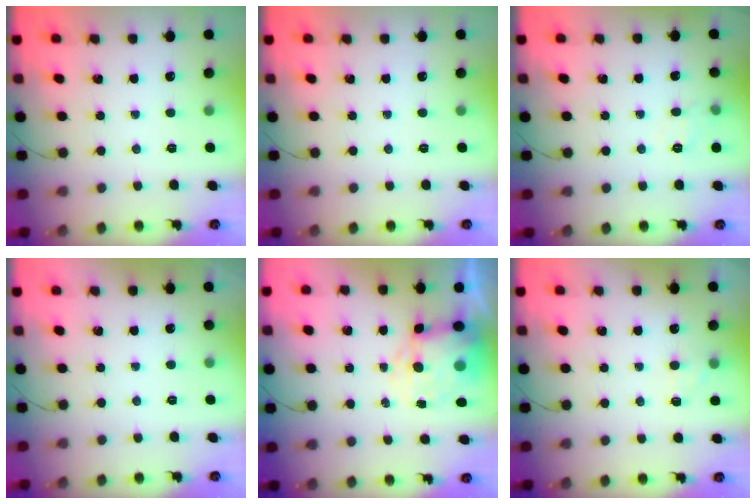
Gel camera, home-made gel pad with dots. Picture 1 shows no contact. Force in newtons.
{"total": 0.0}
{"total": 7.1, "press": 6.9, "slide": 1.5}
{"total": 1.8, "press": 1.7, "slide": 0.3}
{"total": 9.2, "press": 9.0, "slide": 2.3}
{"total": 5.2, "press": 4.9, "slide": 1.7}